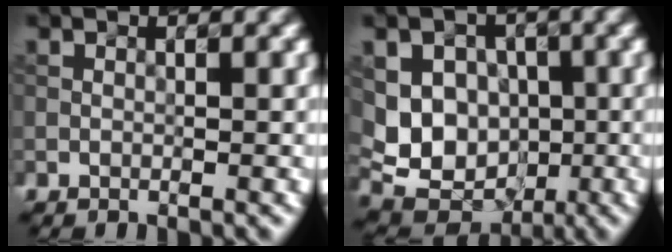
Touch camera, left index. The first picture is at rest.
{"total": 7.7, "force": [0.4, 6.2, 4.4], "torque": [-0.059, 0.004, -0.002]}